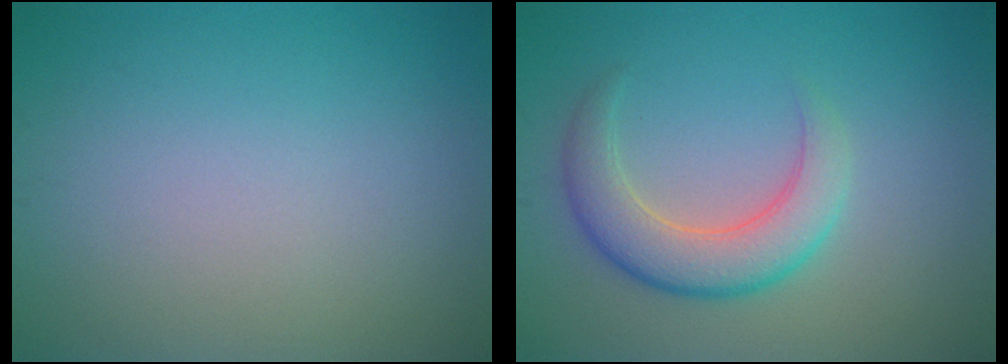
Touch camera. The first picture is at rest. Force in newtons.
{"total": 4.7, "press": 4.7, "slide": 0.4}